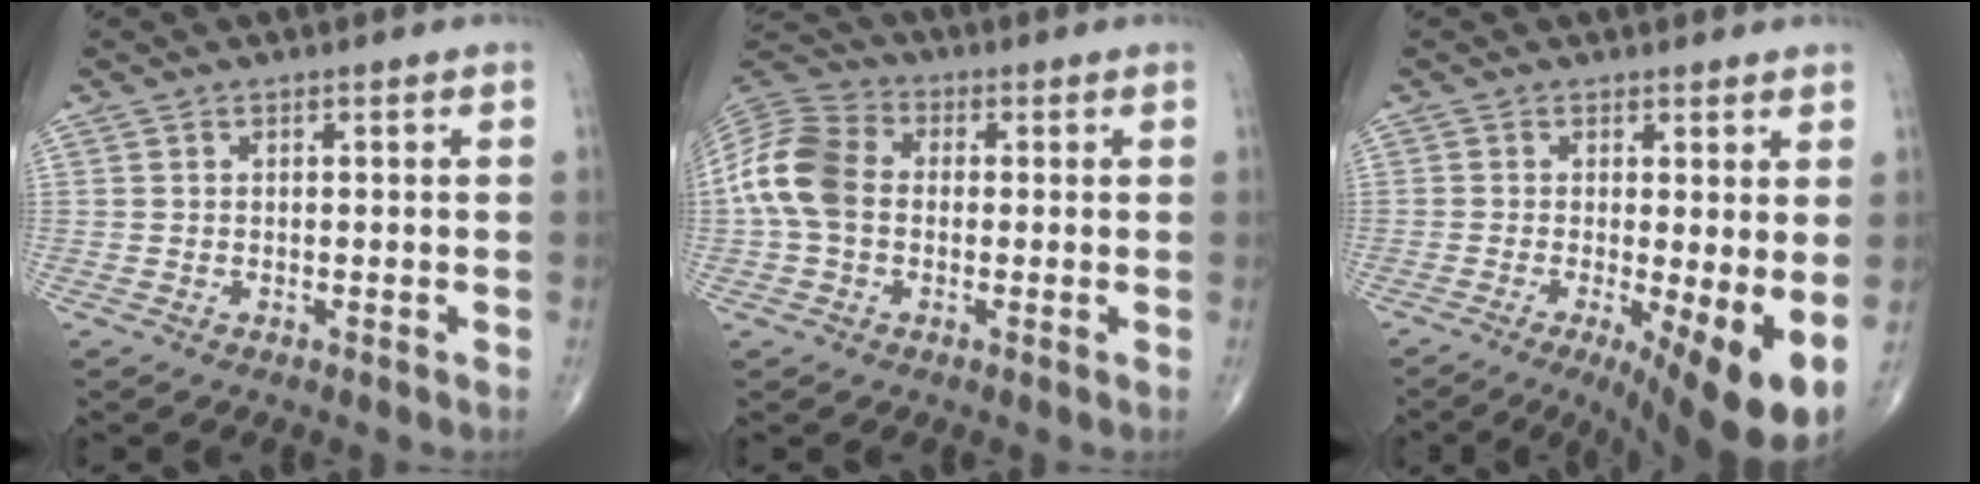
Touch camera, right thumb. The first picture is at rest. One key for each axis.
{"total": 11.3, "fx": -0.3, "fy": 8.3, "fz": 7.7, "tx": -0.157, "ty": 0.031, "tz": -0.016}
{"total": 10.9, "fx": -2.2, "fy": 2.6, "fz": 10.3, "tx": -0.155, "ty": -0.021, "tz": -0.025}